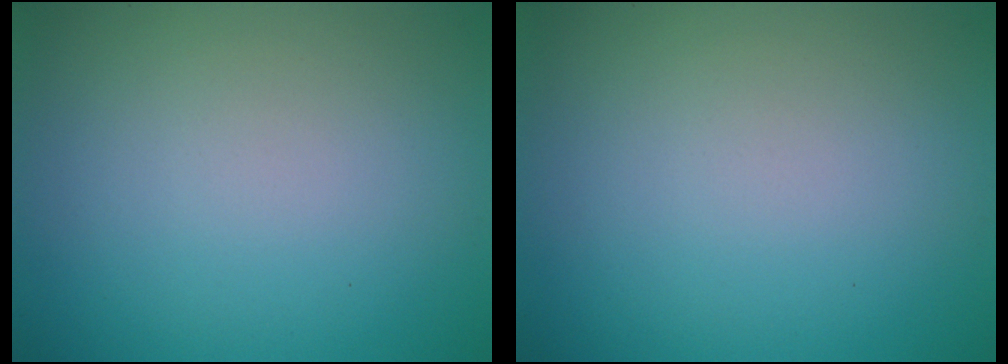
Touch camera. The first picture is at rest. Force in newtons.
{"total": 0.0}